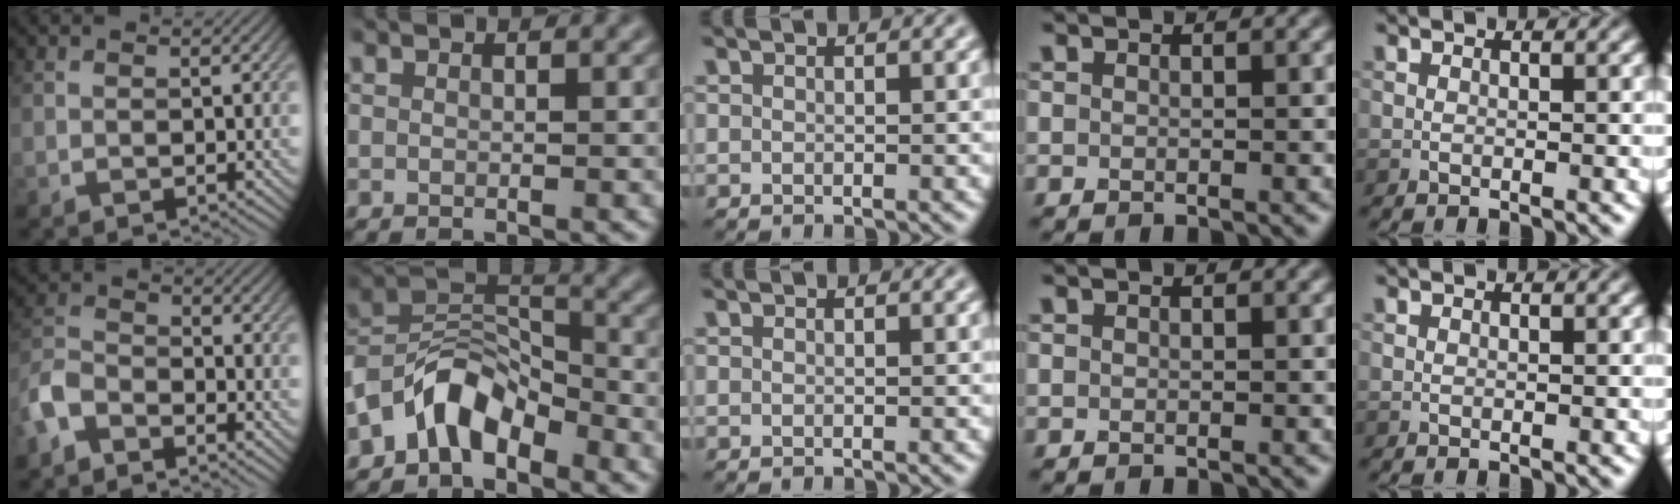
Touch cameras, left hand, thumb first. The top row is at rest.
{"thumb": {"total": 5.8, "force": [-4.2, 2.7, 2.9], "torque": [-0.068, -0.002, -0.103]}, "index": {"total": 5.7, "force": [-4.1, 2.9, 2.8], "torque": [-0.043, 0.012, -0.087]}}